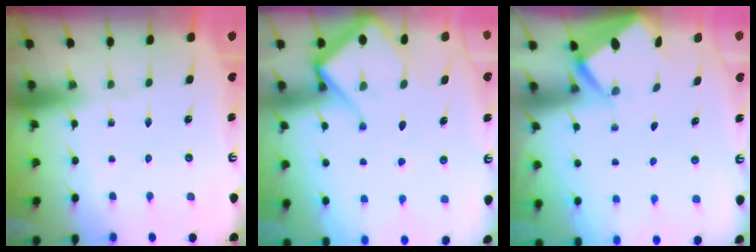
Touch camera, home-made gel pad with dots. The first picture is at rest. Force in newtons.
{"total": 12.1, "press": 12.0, "slide": 1.2}
{"total": 2.9, "press": 2.9, "slide": 0.3}